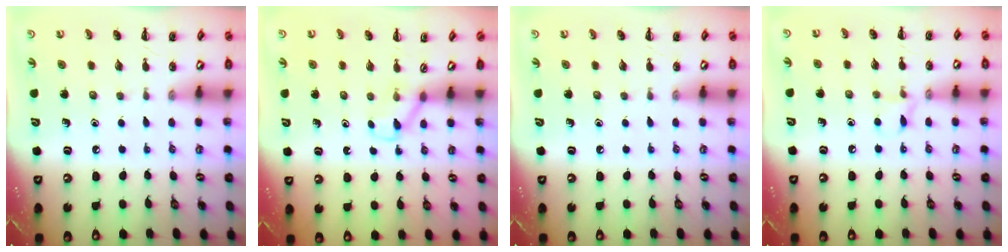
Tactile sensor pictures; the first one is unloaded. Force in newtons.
{"total": 3.0, "press": 2.8, "slide": 1.1}
{"total": 0.0}
{"total": 5.1, "press": 4.8, "slide": 1.7}